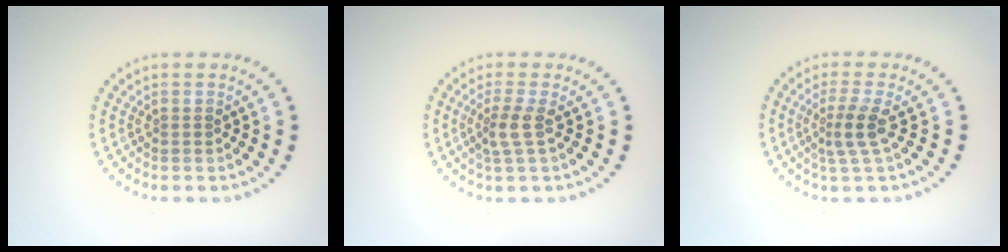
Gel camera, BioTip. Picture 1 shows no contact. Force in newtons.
{"total": 2.0, "press": 1.6, "slide": 1.3}
{"total": 2.5, "press": 1.8, "slide": 1.7}